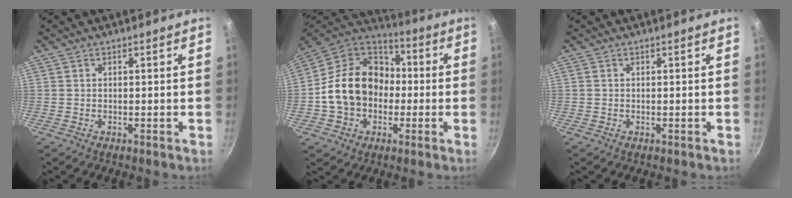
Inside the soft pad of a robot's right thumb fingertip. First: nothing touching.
{"total": 19.5, "force": [-1.3, 15.5, 11.7], "torque": [-0.179, 0.052, -0.030]}
{"total": 0.0}